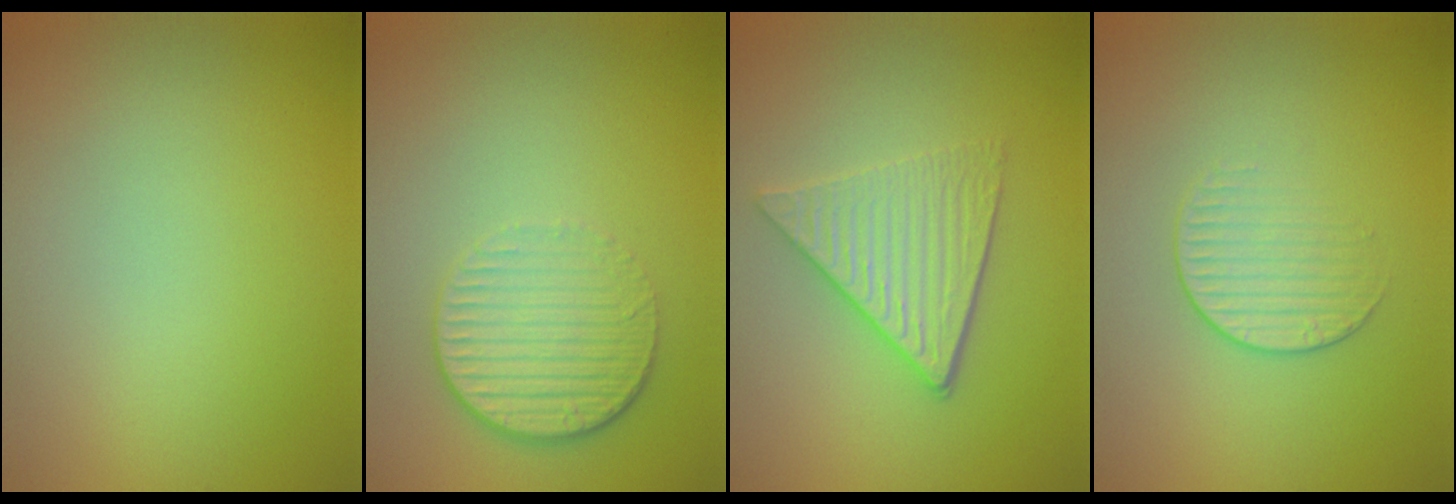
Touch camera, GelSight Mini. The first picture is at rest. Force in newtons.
{"total": 4.2, "press": 3.0, "slide": 3.0}
{"total": 3.9, "press": 3.3, "slide": 1.9}
{"total": 1.7, "press": 1.1, "slide": 1.3}